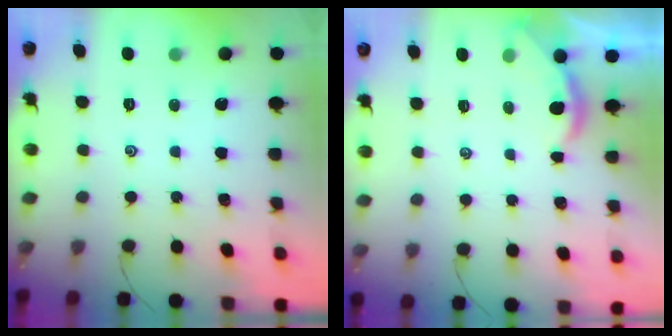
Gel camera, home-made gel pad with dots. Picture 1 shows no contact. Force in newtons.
{"total": 1.5, "press": 1.5, "slide": 0.2}